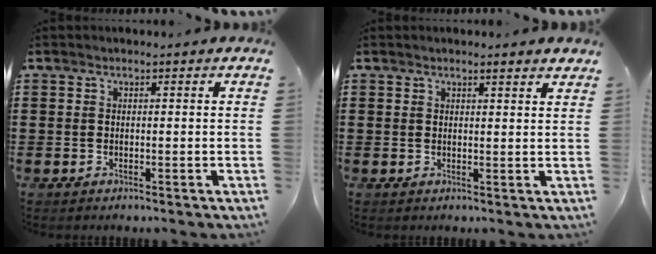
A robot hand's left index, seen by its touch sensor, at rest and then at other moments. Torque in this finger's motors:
{"motor_torque": [0.39, -0.17, 0.01, 0.00]}